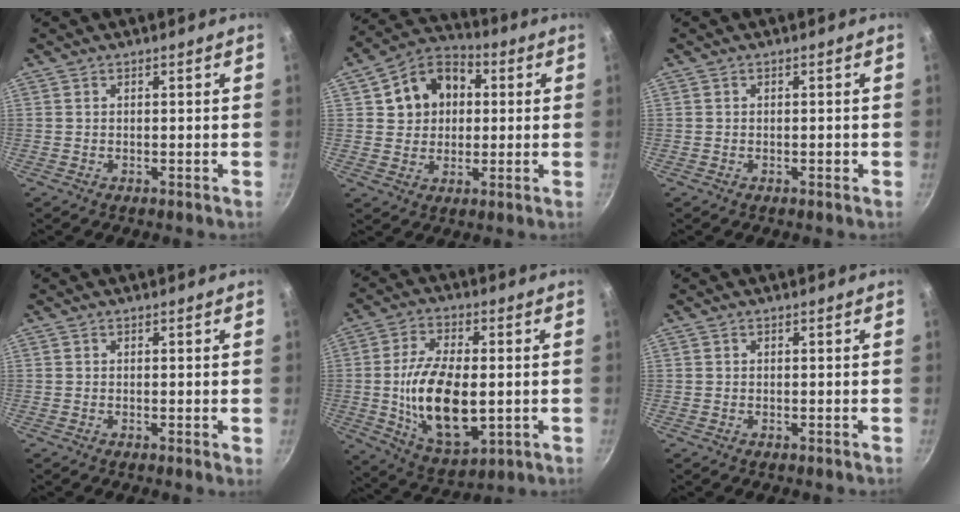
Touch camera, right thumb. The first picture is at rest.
{"total": 12.2, "force": [2.4, 10.0, 6.5], "torque": [-0.082, 0.020, 0.026]}
{"total": 0.7, "force": [-0.2, 0.4, 0.4], "torque": [-0.003, 0.005, -0.004]}
{"total": 0.9, "force": [-0.1, 0.1, 0.8], "torque": [-0.012, -0.002, -0.004]}
{"total": 17.6, "force": [-1.0, 9.1, 15.0], "torque": [-0.264, -0.002, -0.009]}
{"total": 0.0}